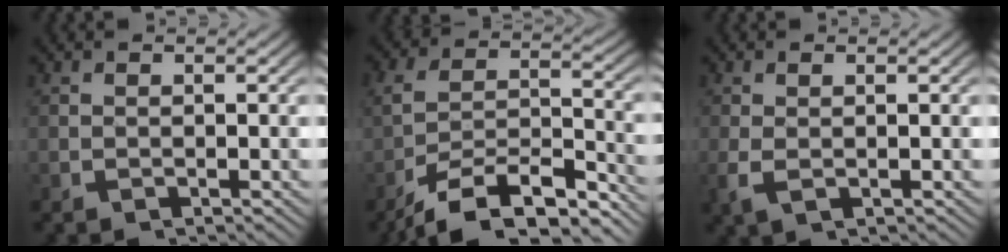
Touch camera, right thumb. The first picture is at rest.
{"total": 10.5, "force": [-6.9, 5.9, 5.3], "torque": [-0.101, -0.037, -0.100]}
{"total": 1.5, "force": [0.0, 0.5, 1.4], "torque": [-0.040, -0.005, 0.007]}